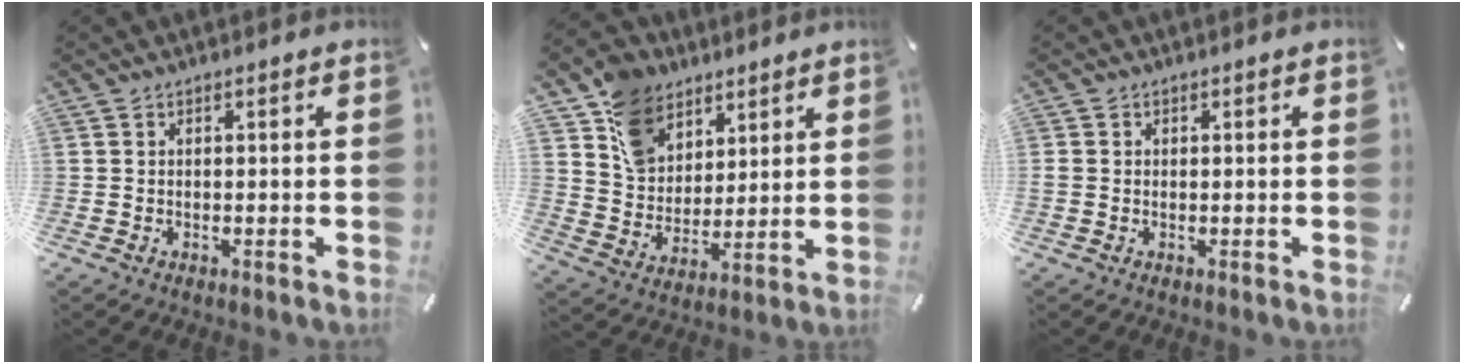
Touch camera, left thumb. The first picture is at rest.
{"total": 11.6, "force": [7.3, 8.5, 3.1], "torque": [-0.076, -0.035, 0.144]}
{"total": 0.7, "force": [0.0, 0.6, 0.3], "torque": [-0.006, 0.004, -0.001]}